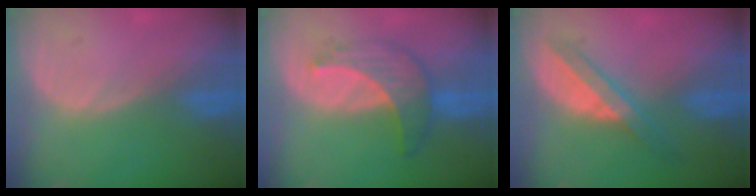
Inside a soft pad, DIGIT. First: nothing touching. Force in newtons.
{"total": 6.9, "press": 6.6, "slide": 2.0}
{"total": 6.0, "press": 5.3, "slide": 2.8}